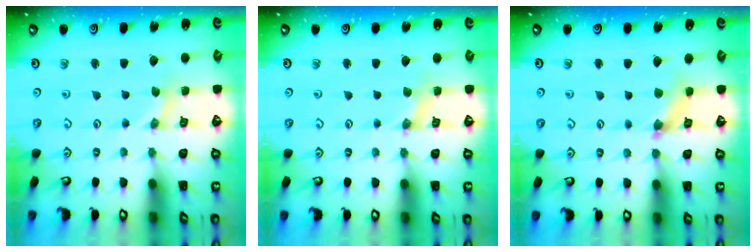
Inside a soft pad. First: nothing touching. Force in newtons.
{"total": 0.0}
{"total": 3.9, "press": 3.9, "slide": 0.4}